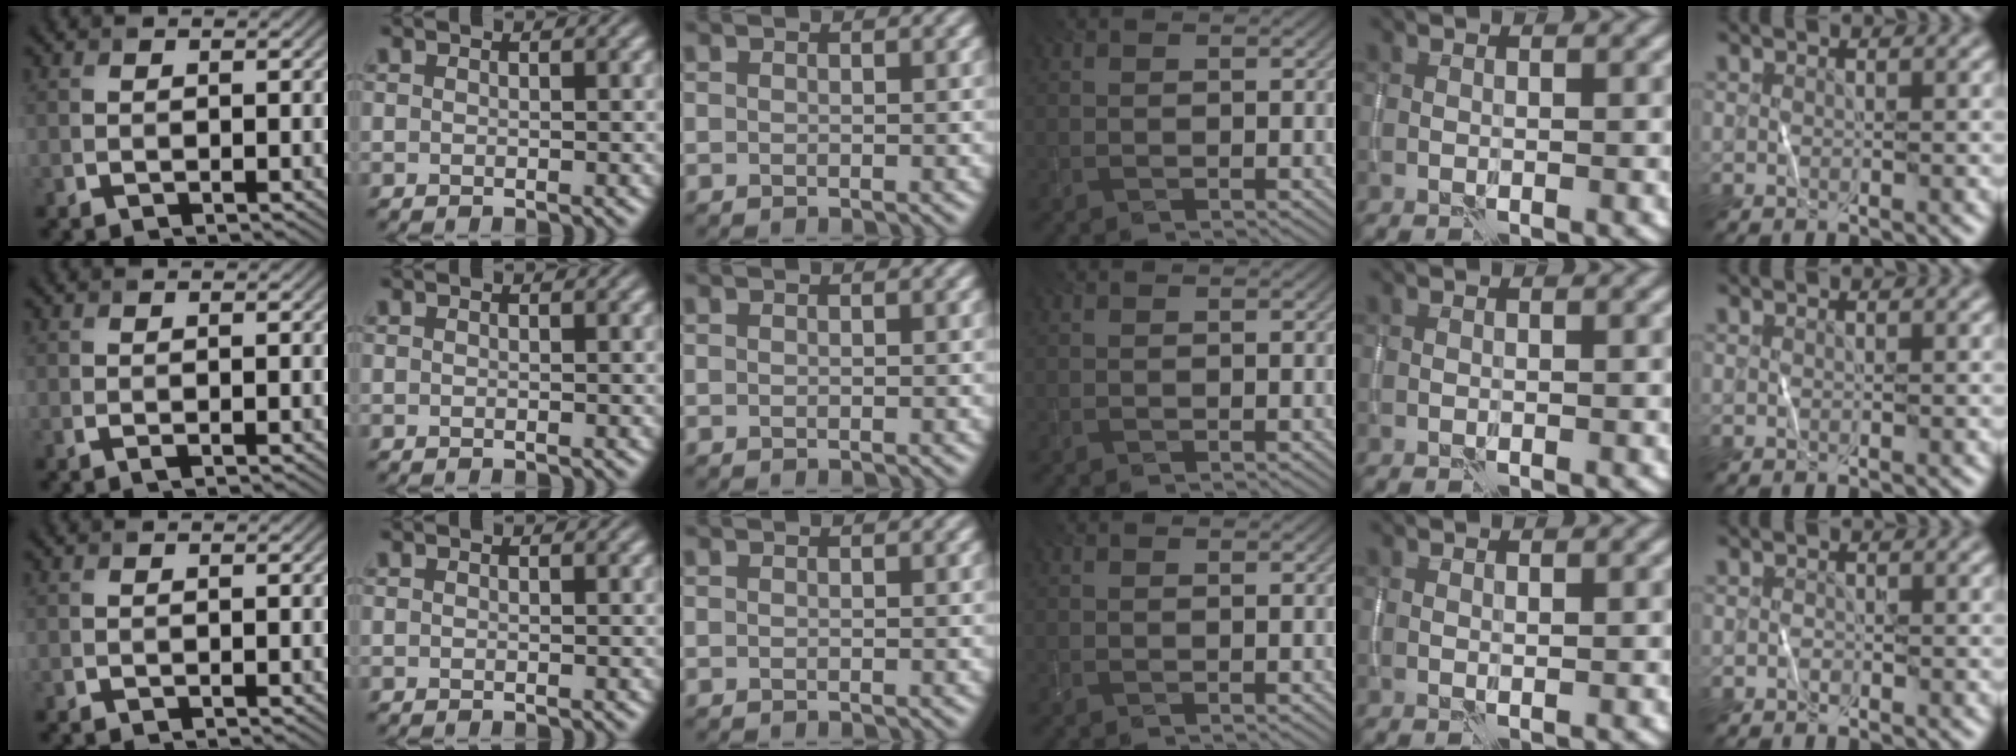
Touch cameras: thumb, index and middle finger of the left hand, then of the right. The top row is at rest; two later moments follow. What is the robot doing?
{"motion": "wipe", "object": "whiteboard"}